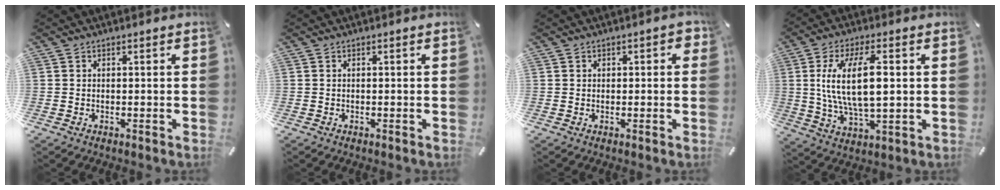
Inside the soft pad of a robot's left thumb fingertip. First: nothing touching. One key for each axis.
{"total": 0.0}
{"total": 1.7, "fx": 0.3, "fy": 1.2, "fz": 1.1, "tx": -0.005, "ty": 0.001, "tz": 0.001}
{"total": 14.4, "fx": 2.6, "fy": 5.6, "fz": 13.0, "tx": -0.266, "ty": -0.004, "tz": 0.039}